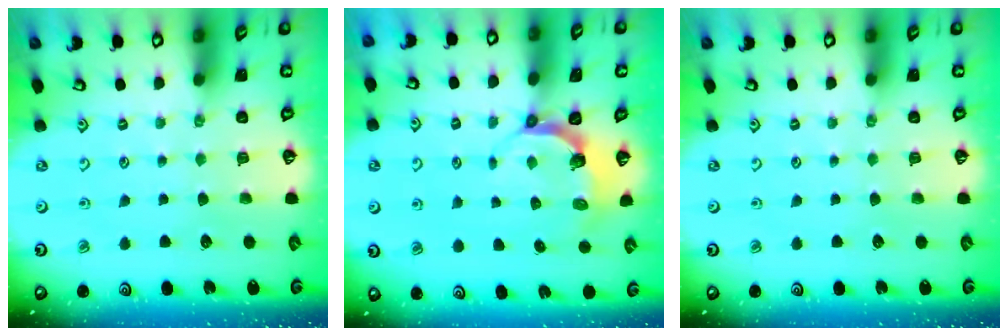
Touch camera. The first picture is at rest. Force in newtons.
{"total": 5.0, "press": 4.0, "slide": 3.1}
{"total": 0.0}